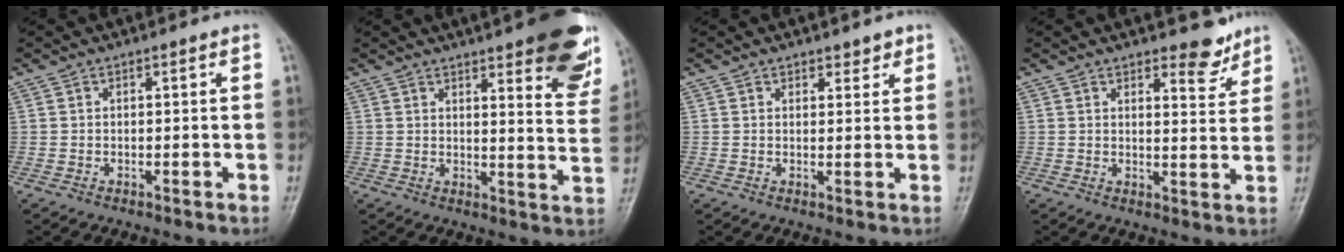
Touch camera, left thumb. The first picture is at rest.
{"total": 18.5, "force": [11.5, 5.0, 13.6], "torque": [-0.142, -0.052, 0.135]}
{"total": 2.4, "force": [1.8, 1.3, 0.9], "torque": [0.008, -0.010, 0.022]}
{"total": 5.4, "force": [4.2, 2.1, 2.7], "torque": [-0.014, -0.032, 0.057]}